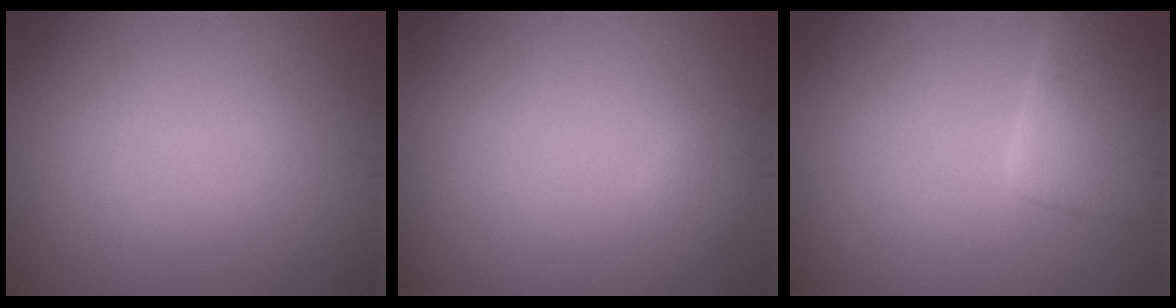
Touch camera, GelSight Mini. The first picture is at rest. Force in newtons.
{"total": 0.9, "press": 0.9, "slide": 0.1}
{"total": 5.7, "press": 5.7, "slide": 0.7}